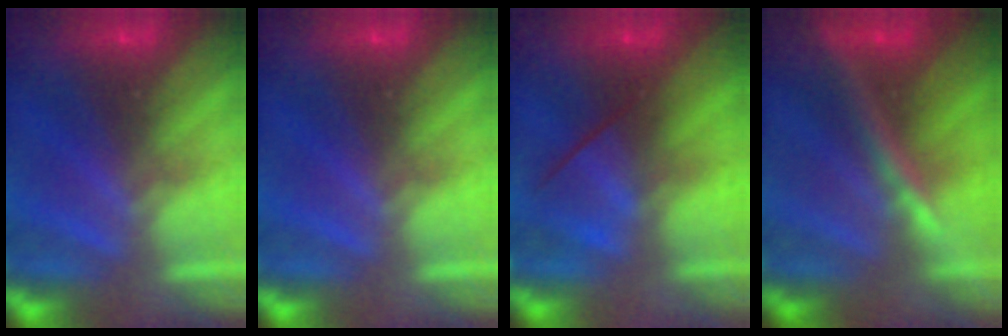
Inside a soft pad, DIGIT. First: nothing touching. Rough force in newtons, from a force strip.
{"total": 0.0}
{"total": 2.8}
{"total": 2.4}